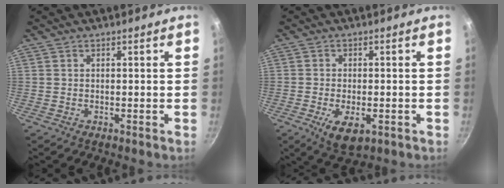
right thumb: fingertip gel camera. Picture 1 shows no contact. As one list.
[{"total": 6.9, "force": [-2.4, 3.3, 5.5], "torque": [-0.088, -0.003, -0.031]}]